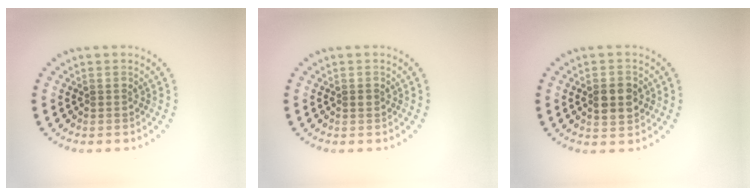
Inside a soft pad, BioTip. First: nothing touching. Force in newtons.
{"total": 0.6, "press": 0.6, "slide": 0.1}
{"total": 3.2, "press": 3.2, "slide": 0.1}